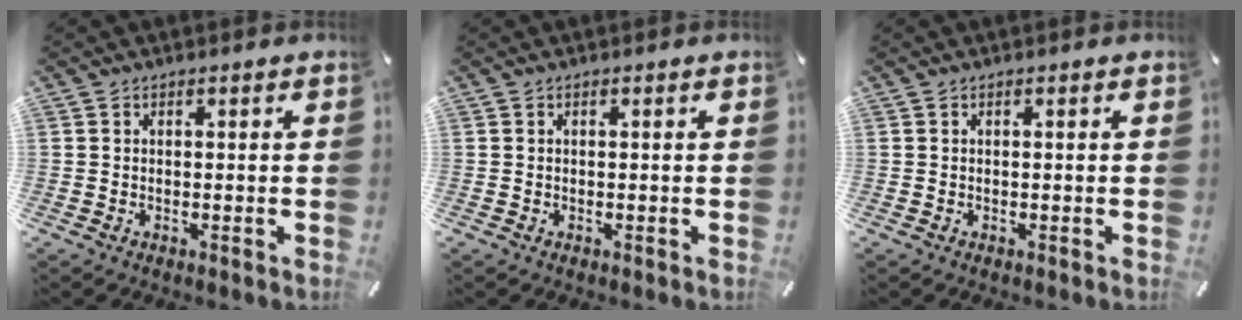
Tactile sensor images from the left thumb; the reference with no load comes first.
{"total": 0.0}
{"total": 0.0}